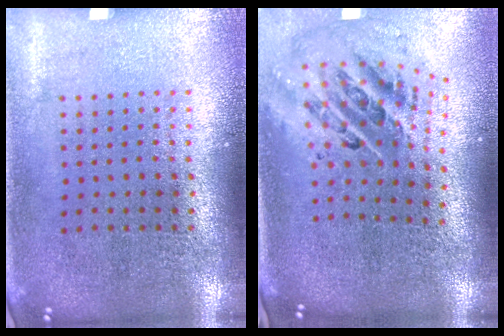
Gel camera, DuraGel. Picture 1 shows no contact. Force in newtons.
{"total": 1.9, "press": 1.4, "slide": 1.3}